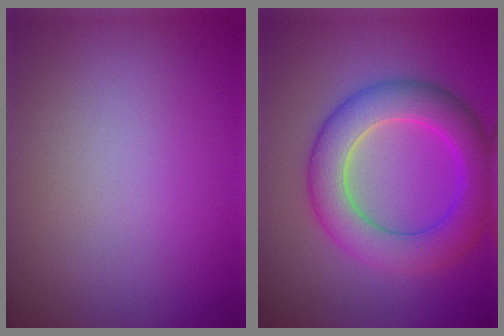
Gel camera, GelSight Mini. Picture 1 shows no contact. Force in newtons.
{"total": 6.7, "press": 6.7, "slide": 0.2}